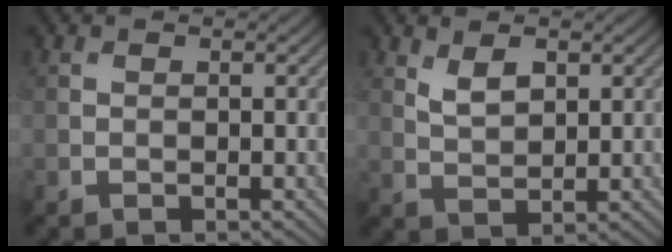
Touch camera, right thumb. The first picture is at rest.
{"total": 3.3, "force": [1.7, 1.7, 2.3], "torque": [-0.051, -0.004, 0.039]}